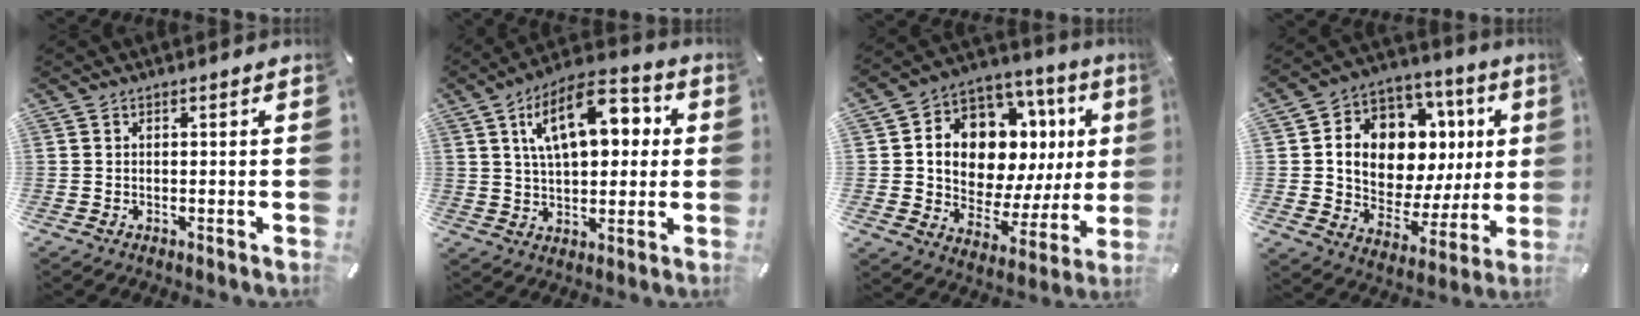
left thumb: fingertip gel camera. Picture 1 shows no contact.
{"total": 15.5, "force": [5.4, 8.3, 12.0], "torque": [-0.193, -0.003, 0.090]}
{"total": 14.0, "force": [4.9, 10.0, 8.5], "torque": [-0.130, -0.052, 0.087]}
{"total": 14.0, "force": [3.7, 10.6, 8.4], "torque": [-0.127, -0.038, 0.070]}